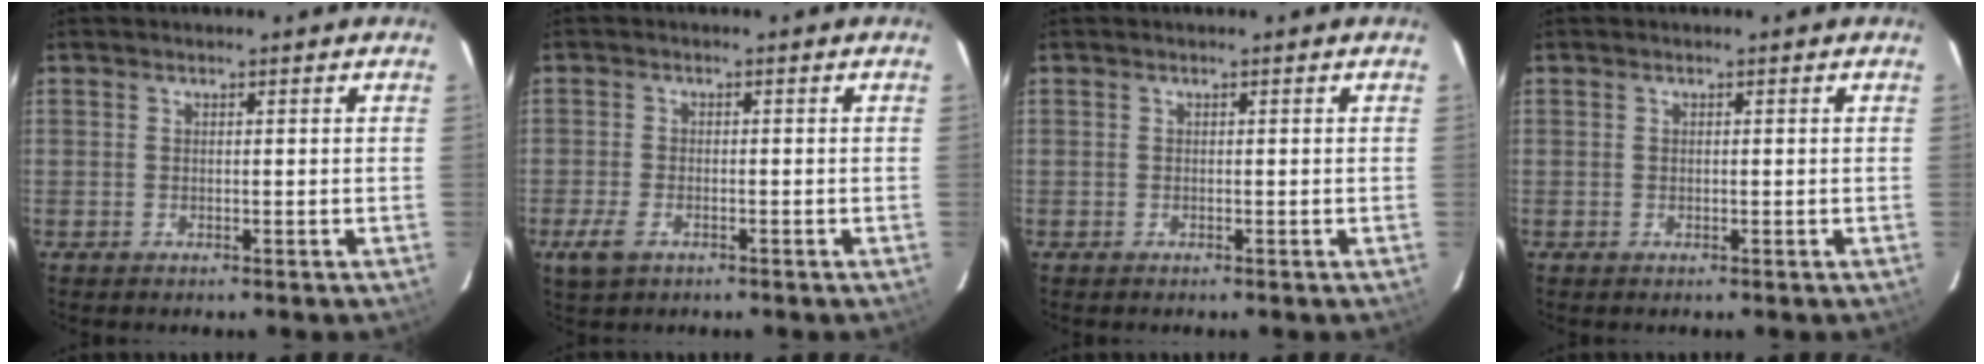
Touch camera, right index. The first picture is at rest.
{"total": 4.2, "force": [-2.4, 2.2, 2.7], "torque": [-0.068, -0.008, -0.045]}
{"total": 0.0}
{"total": 0.0}